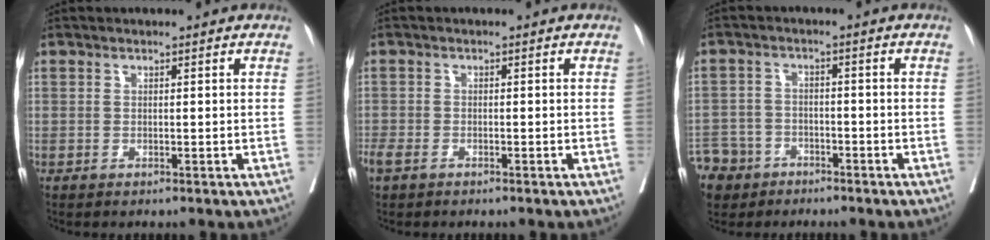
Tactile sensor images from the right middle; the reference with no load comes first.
{"total": 3.4, "force": [-2.3, 1.2, 2.2], "torque": [-0.062, -0.004, -0.042]}
{"total": 9.9, "force": [-6.6, 7.1, 1.9], "torque": [-0.069, -0.002, -0.116]}